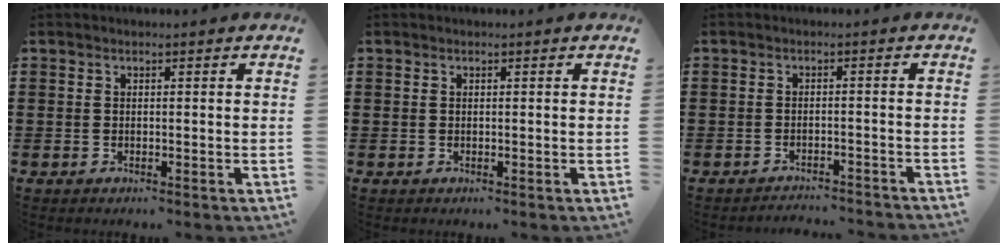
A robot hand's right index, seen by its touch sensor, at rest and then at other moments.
{"total": 0.0}
{"total": 2.5, "force": [-2.4, -0.2, 0.0], "torque": [-0.005, -0.002, -0.053]}